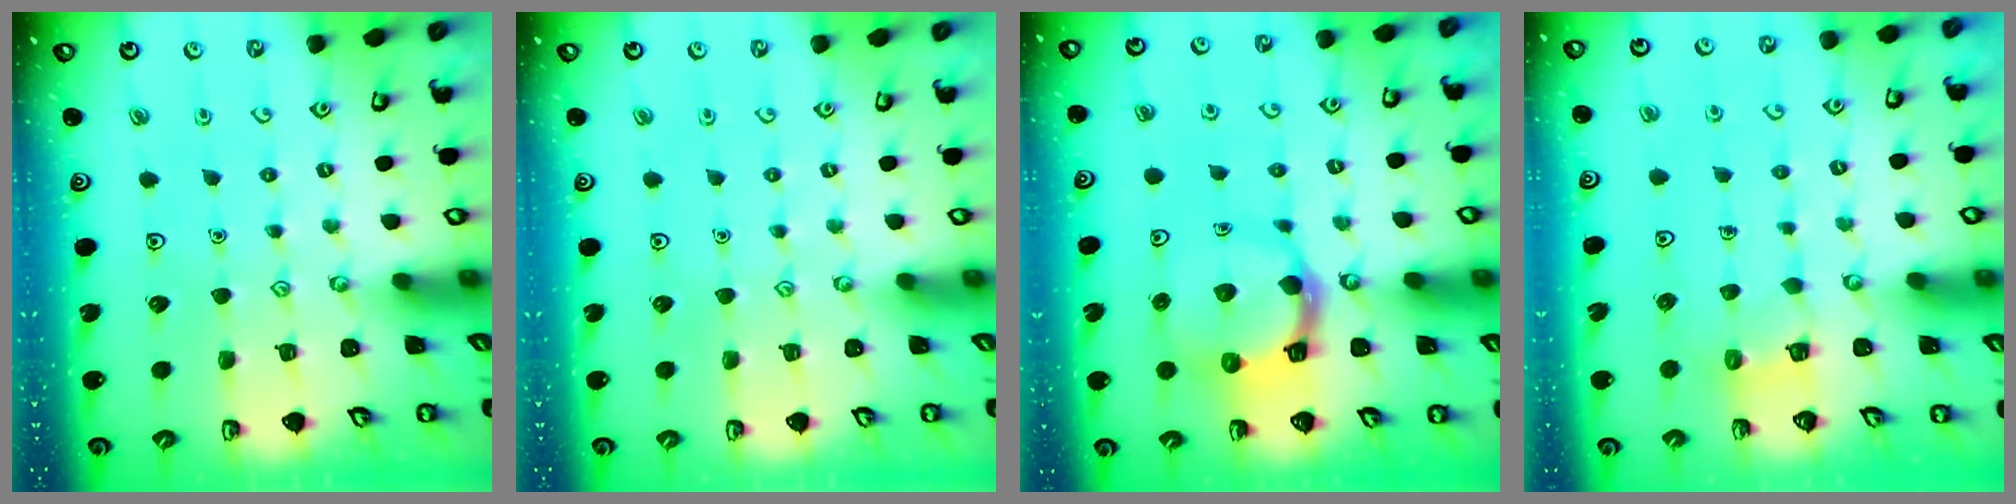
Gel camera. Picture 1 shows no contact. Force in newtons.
{"total": 0.0}
{"total": 9.7, "press": 9.6, "slide": 1.4}
{"total": 3.4, "press": 3.4, "slide": 0.2}